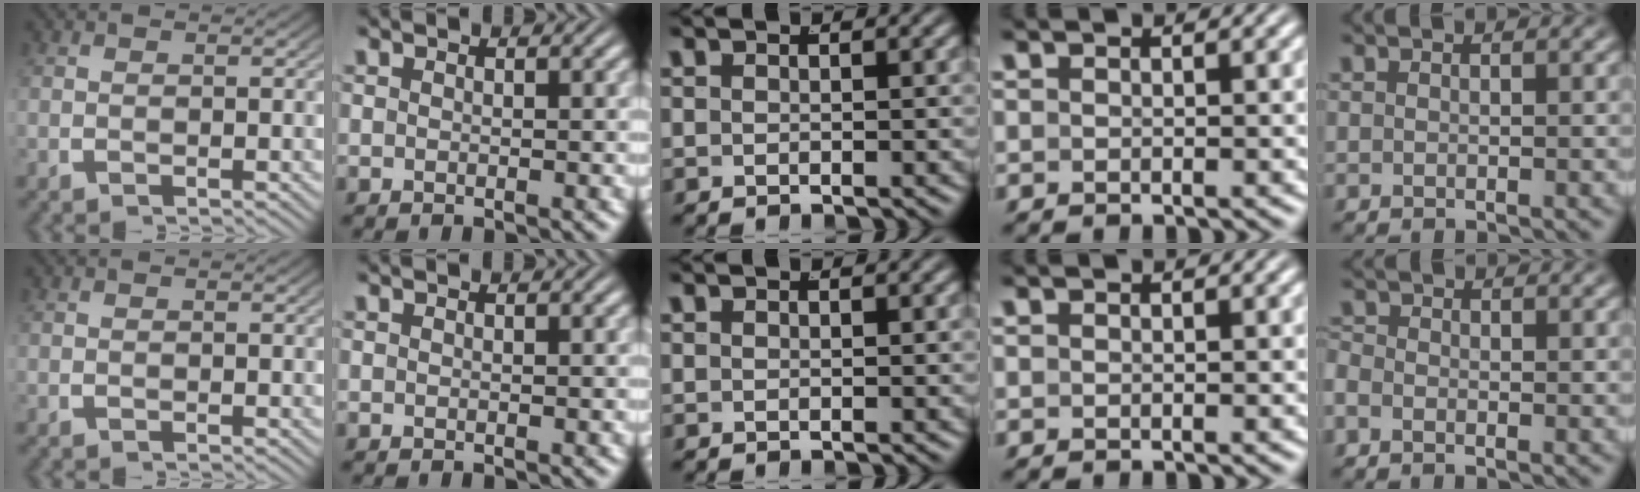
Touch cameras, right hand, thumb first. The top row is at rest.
{"little": {"total": 1.5, "force": [-0.8, 1.2, 0.6], "torque": [-0.021, -0.008, -0.016]}}